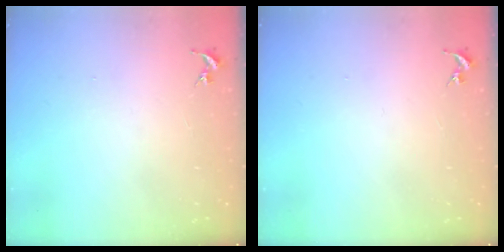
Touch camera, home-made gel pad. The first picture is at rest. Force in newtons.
{"total": 0.0}